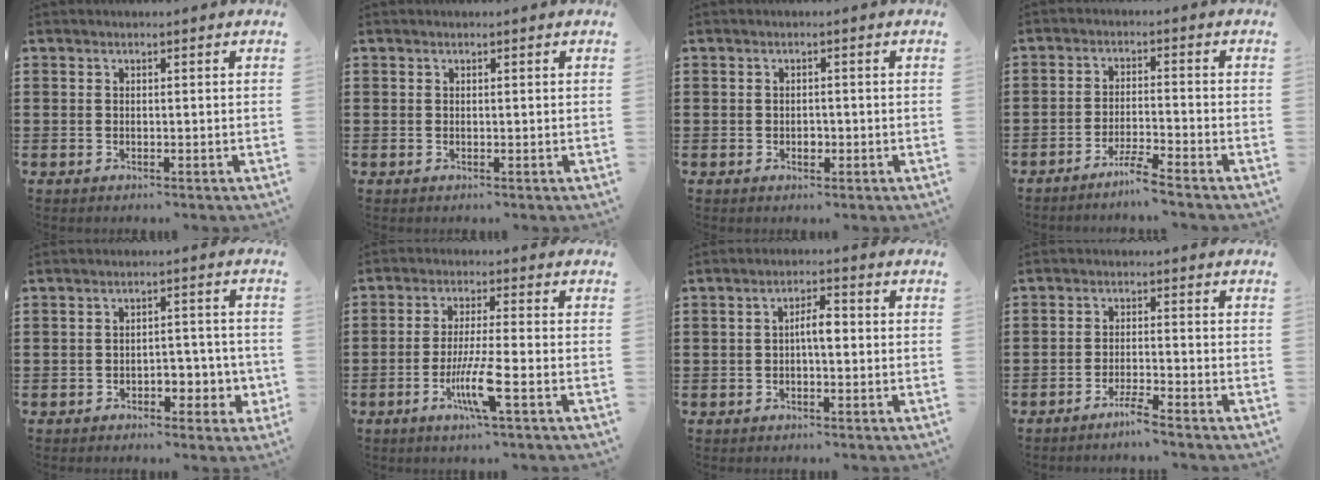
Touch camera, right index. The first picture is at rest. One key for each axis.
{"total": 0.0}
{"total": 1.3, "fx": -0.4, "fy": 0.9, "fz": 0.9, "tx": -0.019, "ty": 0.001, "tz": -0.008}
{"total": 3.9, "fx": -3.5, "fy": -0.5, "fz": 1.4, "tx": -0.040, "ty": -0.007, "tz": -0.073}
{"total": 4.4, "fx": -2.0, "fy": 2.8, "fz": 2.8, "tx": -0.033, "ty": 0.002, "tz": -0.039}
{"total": 7.3, "fx": -2.9, "fy": 0.5, "fz": 6.7, "tx": -0.135, "ty": -0.017, "tz": -0.056}
{"total": 3.4, "fx": -0.2, "fy": 1.1, "fz": 3.2, "tx": -0.059, "ty": 0.007, "tz": -0.006}
{"total": 2.9, "fx": -2.6, "fy": -0.3, "fz": 1.3, "tx": -0.030, "ty": -0.001, "tz": -0.051}